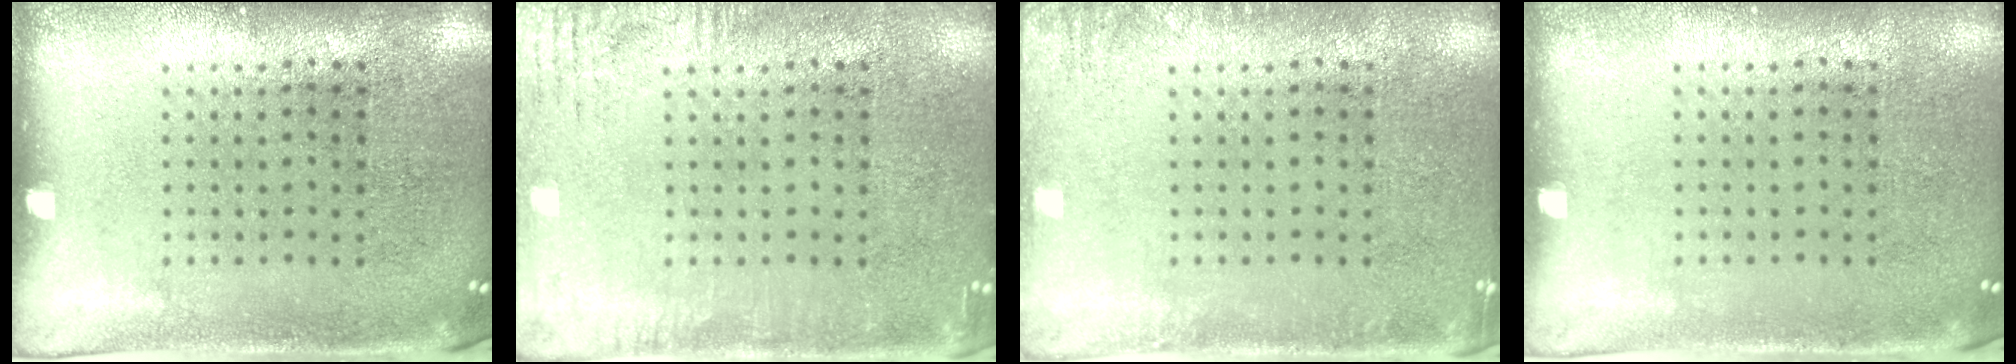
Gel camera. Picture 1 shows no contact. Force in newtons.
{"total": 2.7, "press": 2.7, "slide": 0.2}
{"total": 1.4, "press": 1.4, "slide": 0.3}
{"total": 0.0}